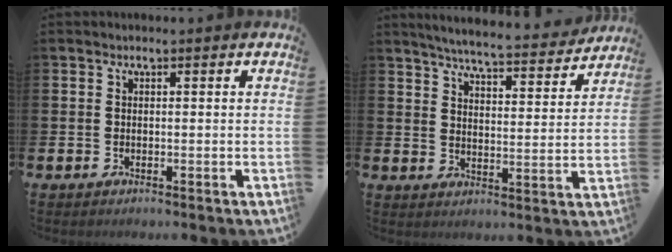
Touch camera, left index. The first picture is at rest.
{"total": 6.1, "force": [5.9, 0.2, 1.6], "torque": [-0.049, -0.043, 0.099]}